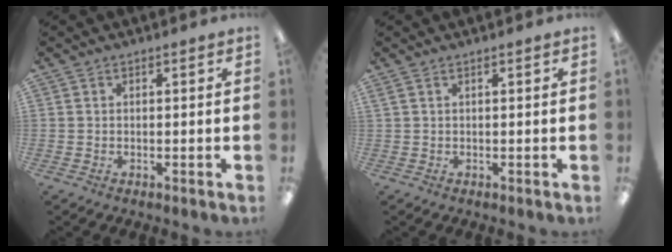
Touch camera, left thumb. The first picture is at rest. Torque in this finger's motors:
{"motor_torque": [-0.36, -0.21, 0.14, -0.41, 0.24]}